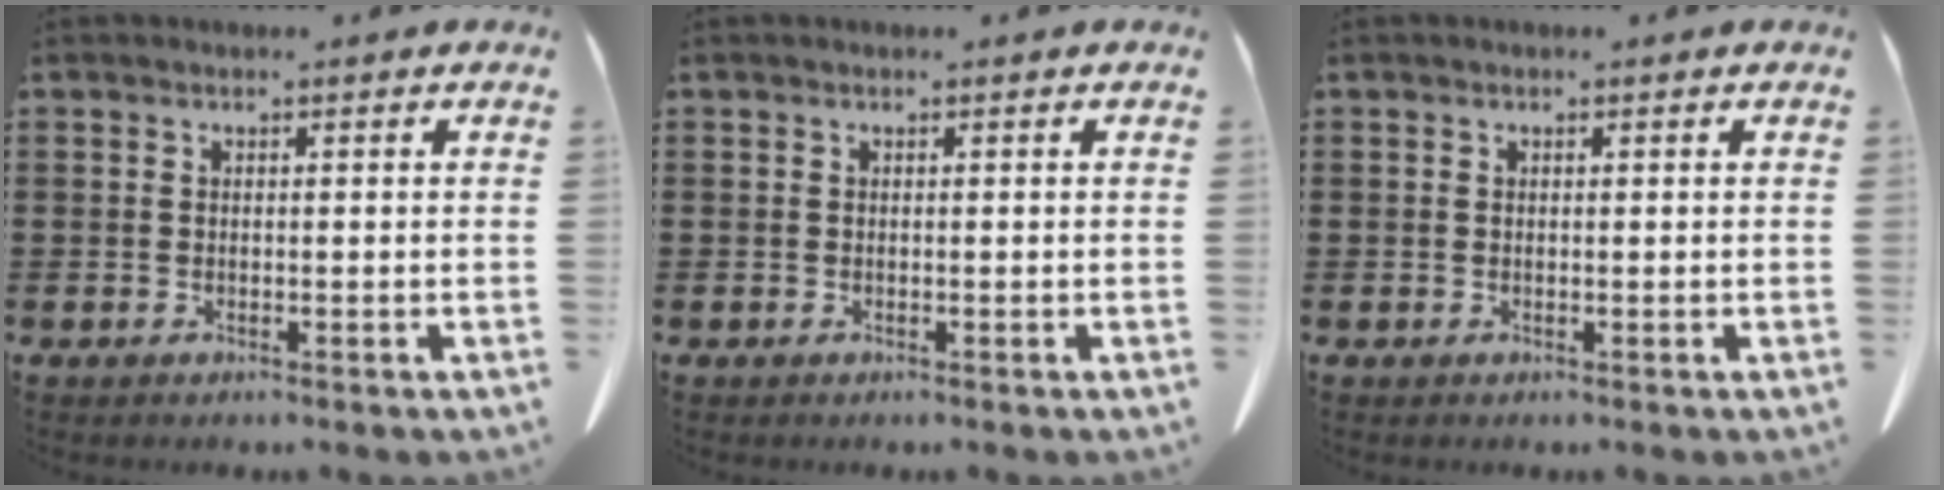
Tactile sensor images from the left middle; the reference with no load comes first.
{"total": 0.0}
{"total": 0.0}